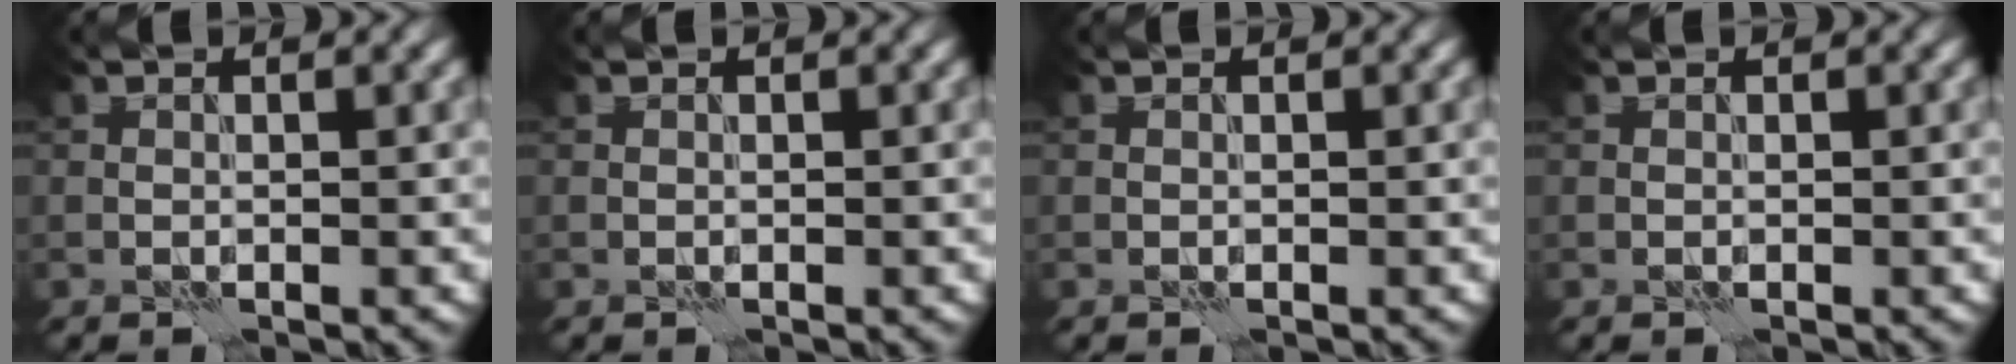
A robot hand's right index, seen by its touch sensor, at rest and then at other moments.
{"total": 0.0}
{"total": 0.0}
{"total": 0.0}